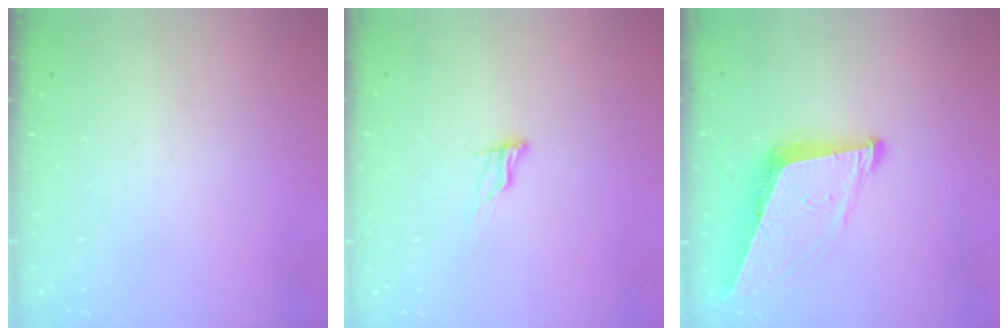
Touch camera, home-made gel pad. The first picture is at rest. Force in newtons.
{"total": 5.8, "press": 5.8, "slide": 0.5}
{"total": 10.0, "press": 9.3, "slide": 3.5}